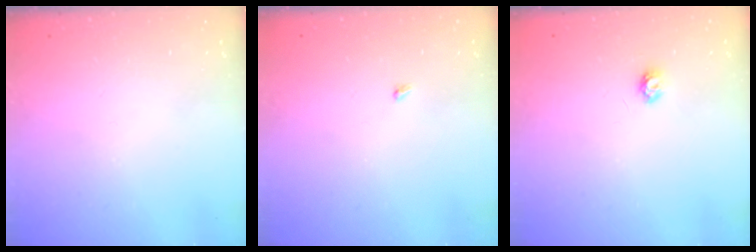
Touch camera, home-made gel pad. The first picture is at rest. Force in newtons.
{"total": 1.9, "press": 1.9, "slide": 0.3}
{"total": 3.4, "press": 3.4, "slide": 0.3}